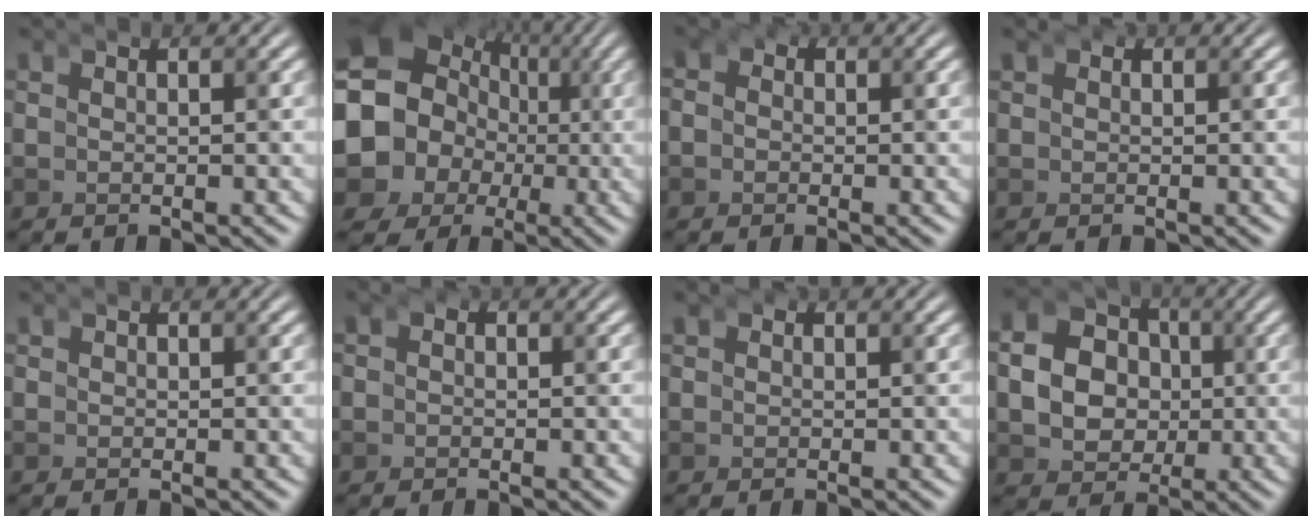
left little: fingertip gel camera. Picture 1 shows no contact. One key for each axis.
{"total": 18.1, "fx": 0.0, "fy": 15.9, "fz": 8.7, "tx": -0.214, "ty": -0.053, "tz": -0.007}
{"total": 3.0, "fx": -0.3, "fy": 2.9, "fz": 0.8, "tx": -0.038, "ty": -0.001, "tz": -0.021}
{"total": 0.6, "fx": 0.6, "fy": 0.1, "fz": 0.2, "tx": -0.007, "ty": 0.003, "tz": 0.009}
{"total": 0.5, "fx": 0.1, "fy": 0.5, "fz": 0.2, "tx": -0.012, "ty": -0.005, "tz": 0.005}
{"total": 1.4, "fx": 0.0, "fy": 1.3, "fz": 0.6, "tx": -0.026, "ty": -0.006, "tz": -0.003}
{"total": 0.7, "fx": 0.5, "fy": 0.4, "fz": 0.3, "tx": -0.011, "ty": 0.002, "tz": 0.008}
{"total": 10.0, "fx": 0.5, "fy": 9.1, "fz": 4.3, "tx": -0.101, "ty": -0.009, "tz": -0.009}